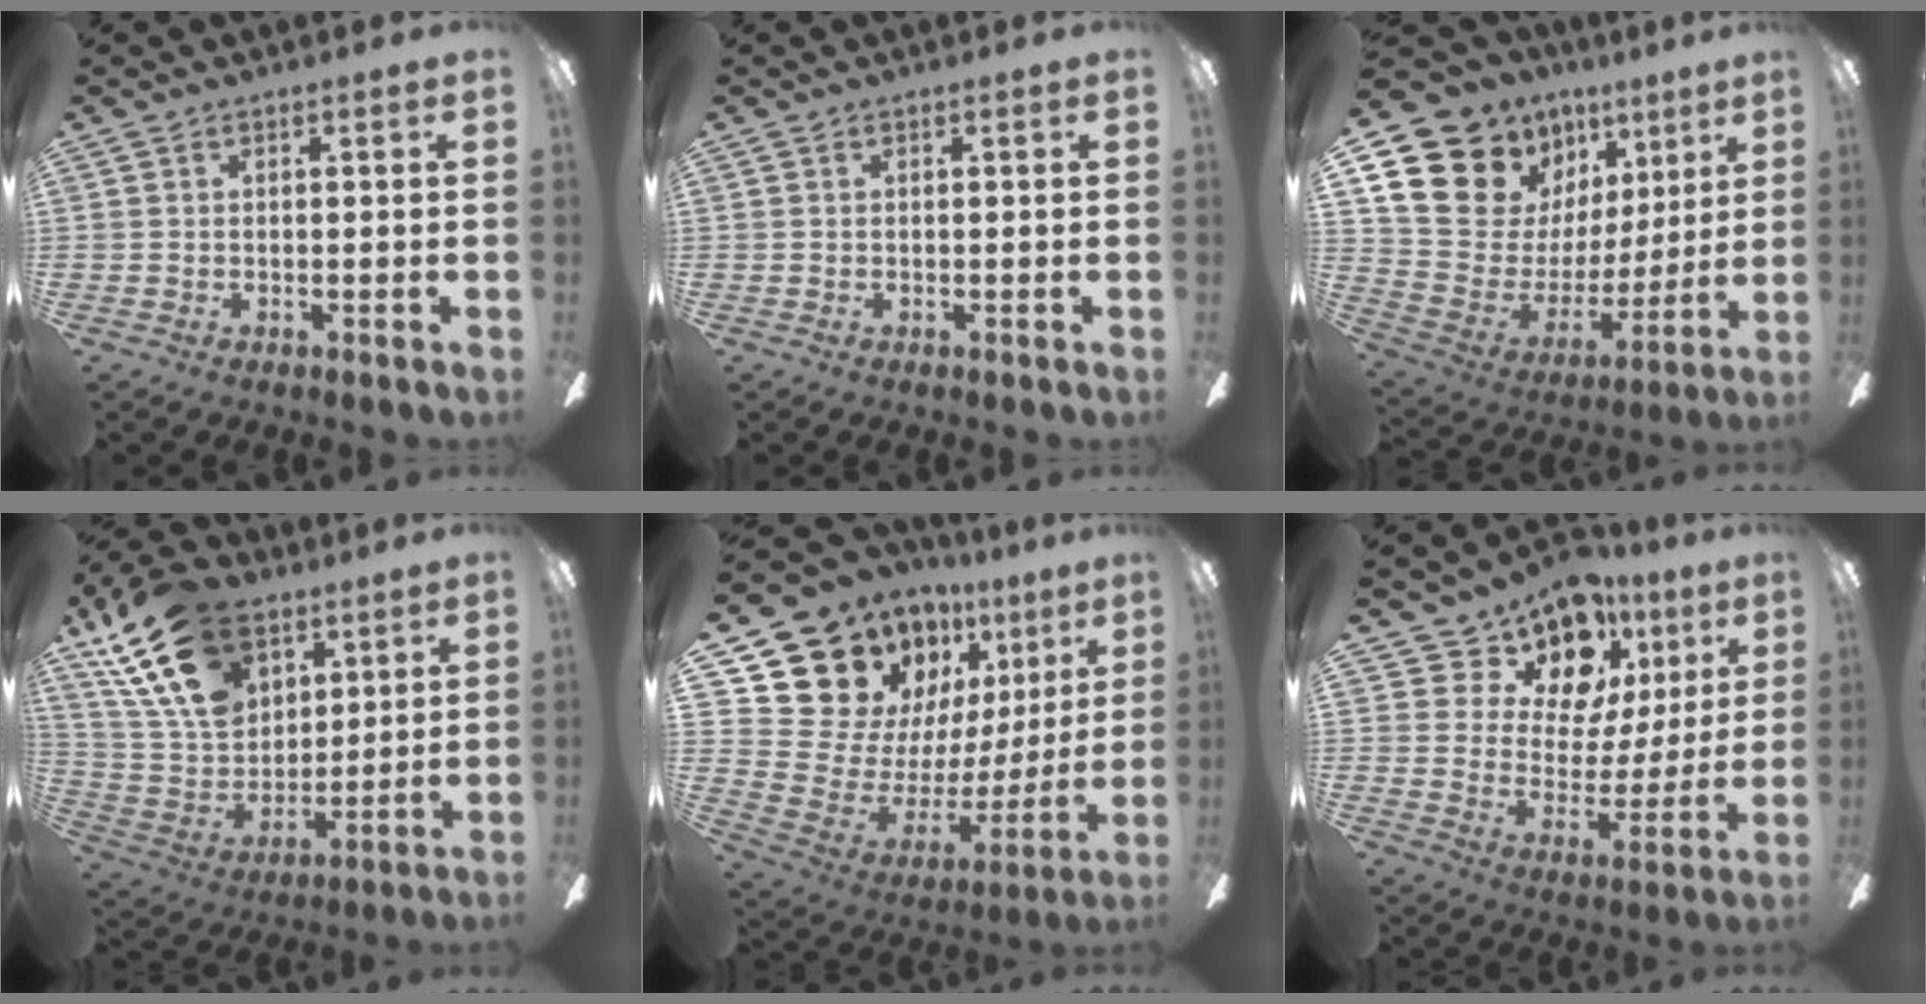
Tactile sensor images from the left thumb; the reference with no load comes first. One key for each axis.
{"total": 0.0}
{"total": 13.6, "fx": 8.9, "fy": 9.6, "fz": 3.9, "tx": -0.097, "ty": -0.071, "tz": 0.178}
{"total": 23.0, "fx": 13.2, "fy": 13.9, "fz": 12.7, "tx": -0.262, "ty": -0.054, "tz": 0.240}
{"total": 19.9, "fx": 14.1, "fy": 12.4, "fz": 6.4, "tx": -0.126, "ty": -0.115, "tz": 0.289}
{"total": 14.9, "fx": 10.9, "fy": 8.7, "fz": 5.3, "tx": -0.106, "ty": -0.074, "tz": 0.203}